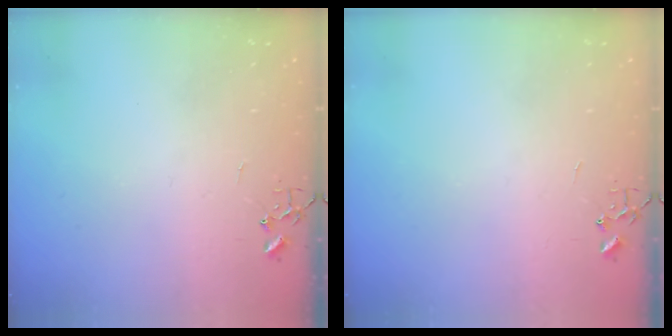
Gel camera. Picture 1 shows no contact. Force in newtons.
{"total": 0.0}